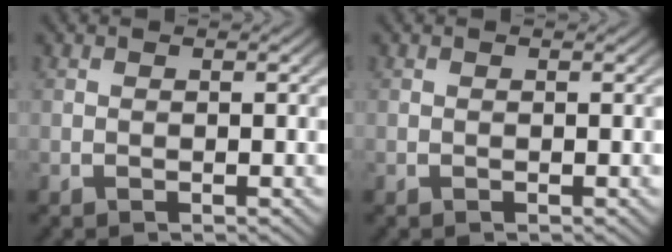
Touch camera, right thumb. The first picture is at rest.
{"total": 0.0}